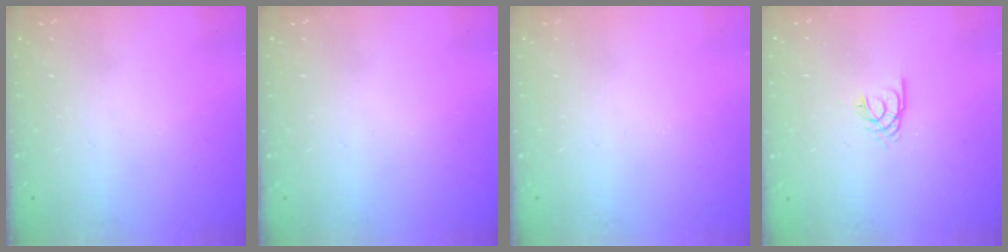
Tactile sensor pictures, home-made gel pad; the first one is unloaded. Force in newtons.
{"total": 0.0}
{"total": 0.0}
{"total": 2.8, "press": 2.7, "slide": 0.3}